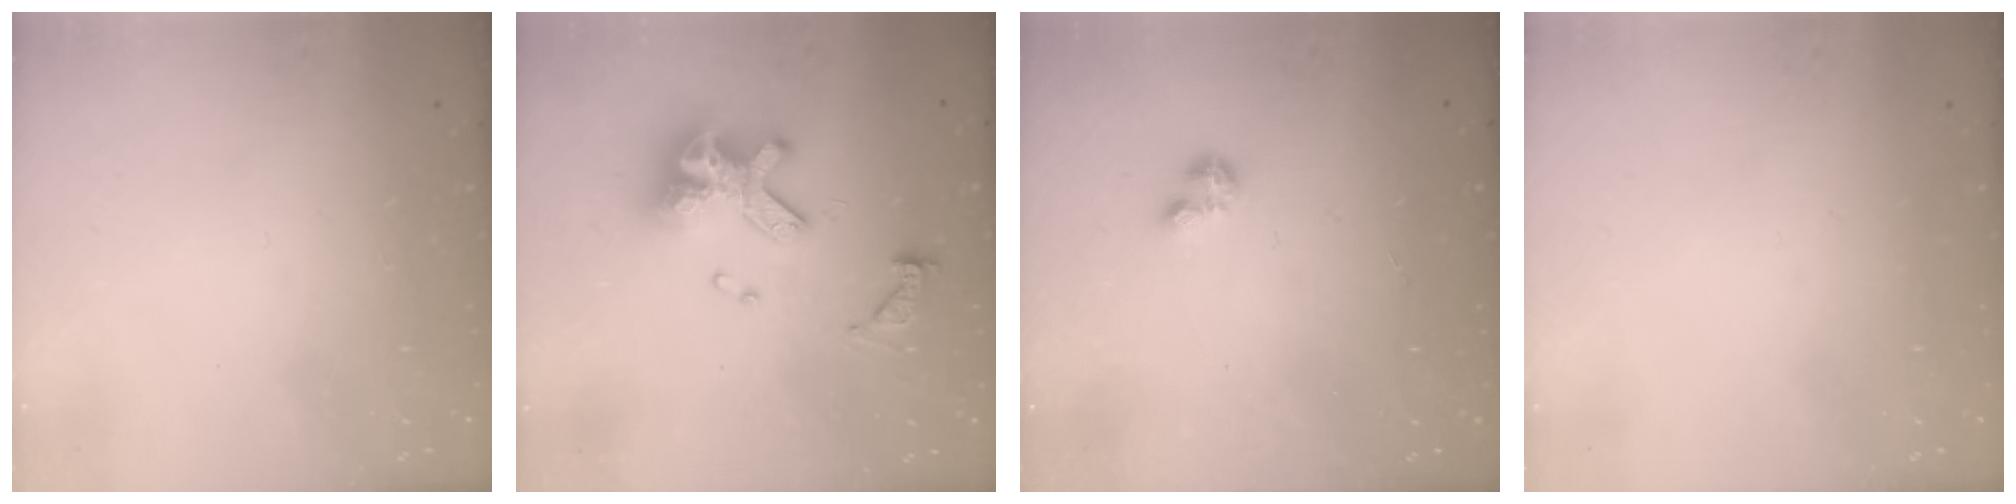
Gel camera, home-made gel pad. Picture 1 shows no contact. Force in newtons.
{"total": 12.9, "press": 12.8, "slide": 1.4}
{"total": 0.7, "press": 0.6, "slide": 0.2}
{"total": 0.0}